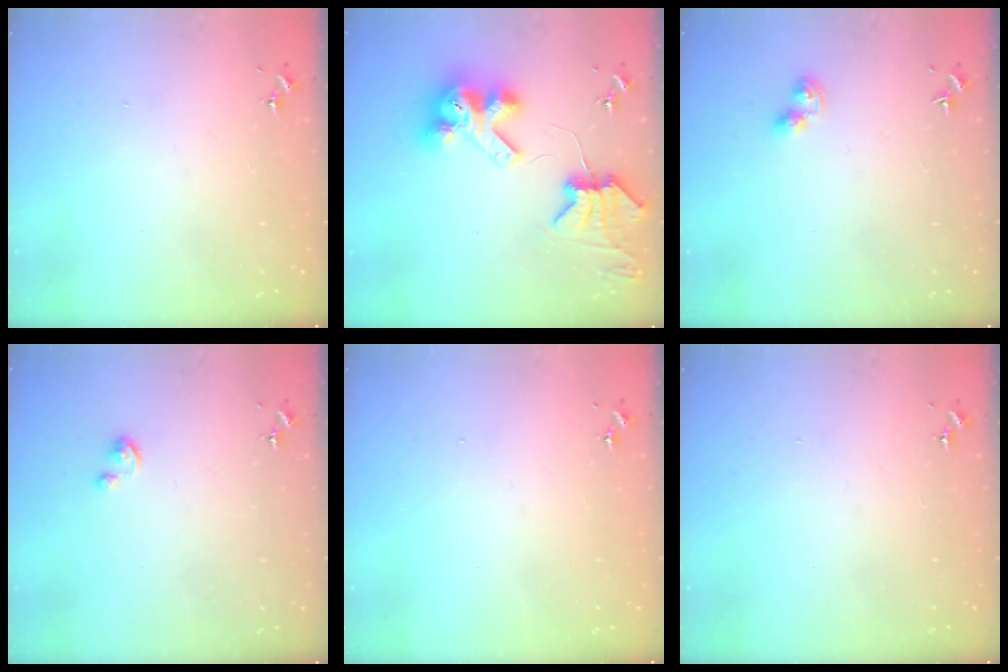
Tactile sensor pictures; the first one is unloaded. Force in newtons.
{"total": 12.1, "press": 11.9, "slide": 1.7}
{"total": 5.7, "press": 5.6, "slide": 0.6}
{"total": 2.8, "press": 2.8, "slide": 0.2}
{"total": 0.0}
{"total": 0.0}